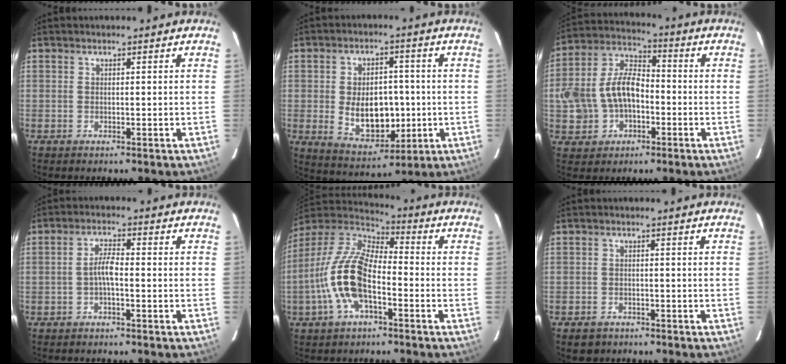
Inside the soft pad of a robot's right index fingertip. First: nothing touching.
{"total": 11.9, "force": [-1.1, 7.7, 9.0], "torque": [-0.171, 0.000, 0.007]}
{"total": 13.9, "force": [-3.2, 9.9, 9.2], "torque": [-0.213, 0.025, -0.050]}
{"total": 3.0, "force": [-1.2, 0.6, 2.7], "torque": [-0.057, 0.009, -0.024]}
{"total": 15.4, "force": [-4.9, 6.7, 13.0], "torque": [-0.265, 0.003, -0.101]}
{"total": 3.5, "force": [-2.4, 2.5, 0.7], "torque": [-0.026, -0.001, -0.033]}